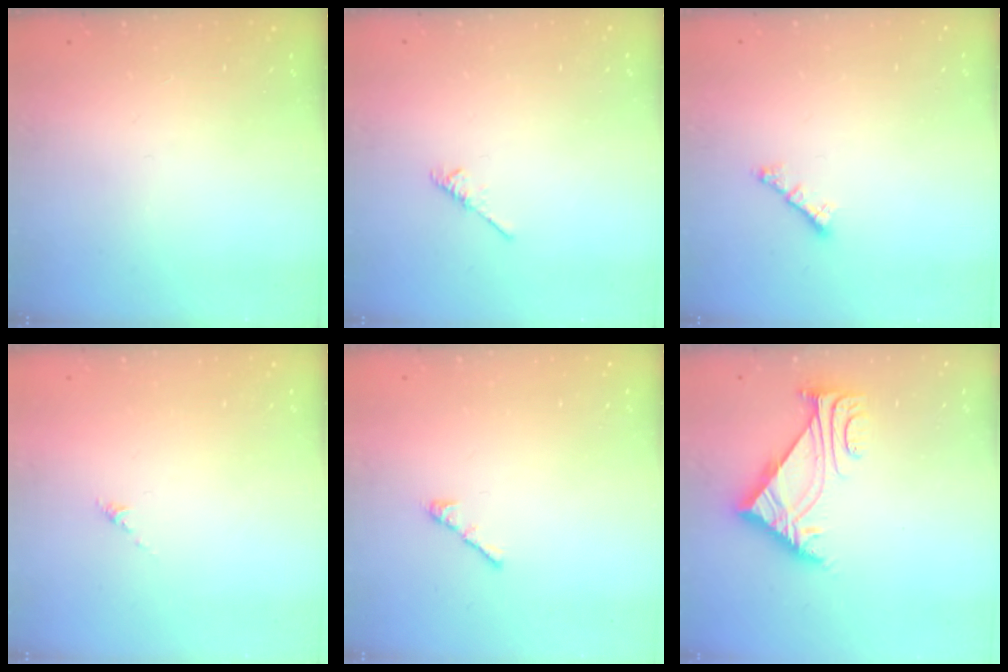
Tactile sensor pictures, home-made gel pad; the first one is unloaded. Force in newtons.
{"total": 1.9, "press": 1.8, "slide": 0.5}
{"total": 0.8, "press": 0.7, "slide": 0.4}
{"total": 0.0}
{"total": 3.0, "press": 2.9, "slide": 0.8}
{"total": 7.2, "press": 7.2, "slide": 1.1}